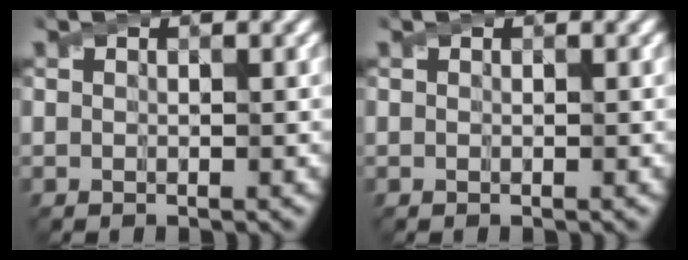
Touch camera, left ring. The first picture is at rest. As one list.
[{"total": 0.0}]